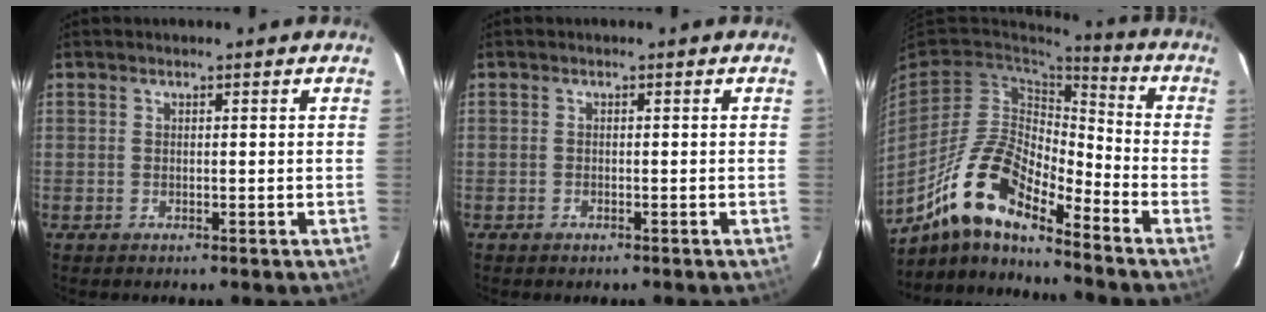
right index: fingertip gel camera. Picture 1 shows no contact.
{"total": 0.6, "force": [-0.4, 0.3, 0.2], "torque": [-0.008, 0.000, -0.005]}
{"total": 12.8, "force": [-9.6, 3.5, 7.6], "torque": [-0.150, 0.025, -0.178]}